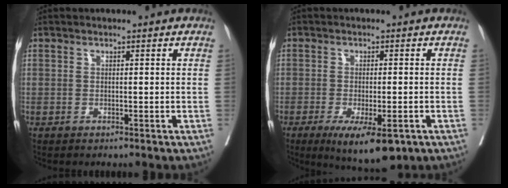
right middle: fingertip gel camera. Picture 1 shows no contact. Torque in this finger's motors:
{"motor_torque": [0.95, -0.76, 0.17, 0.05]}